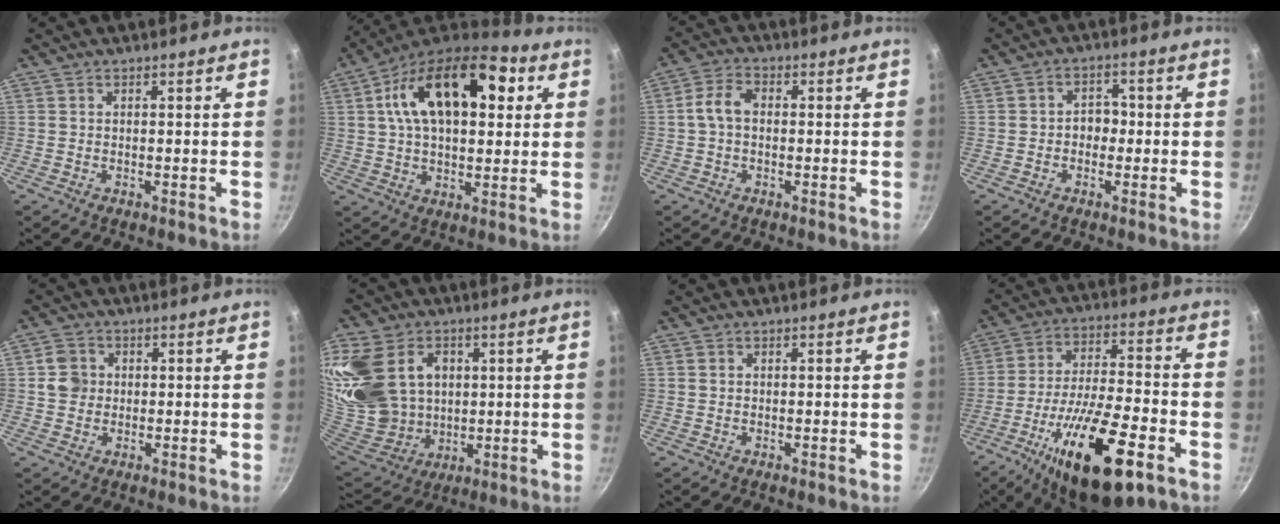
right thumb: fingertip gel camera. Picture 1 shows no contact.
{"total": 22.7, "force": [6.5, 12.8, 17.7], "torque": [-0.278, 0.011, 0.090]}
{"total": 4.8, "force": [-0.2, 3.4, 3.5], "torque": [-0.065, 0.020, -0.012]}
{"total": 3.8, "force": [-0.7, 3.0, 2.2], "torque": [-0.003, 0.013, -0.015]}
{"total": 4.6, "force": [0.5, 4.2, 1.8], "torque": [-0.012, 0.006, 0.002]}
{"total": 24.0, "force": [6.4, 18.2, 14.2], "torque": [-0.291, -0.011, 0.138]}
{"total": 0.7, "force": [0.3, 0.5, 0.4], "torque": [-0.006, 0.002, 0.006]}
{"total": 22.6, "force": [-10.9, 7.4, 18.4], "torque": [-0.303, 0.028, -0.181]}